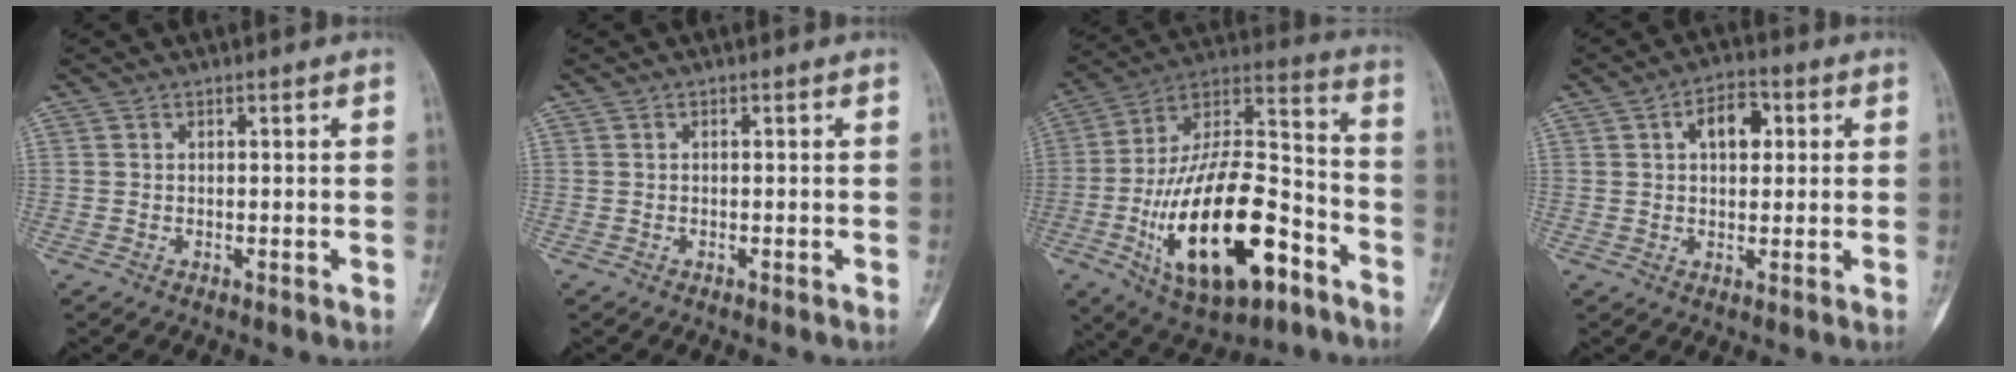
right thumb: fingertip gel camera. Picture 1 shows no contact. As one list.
[{"total": 0.0}, {"total": 27.7, "force": [-10.8, 12.3, 22.4], "torque": [-0.421, 0.056, -0.170]}, {"total": 6.9, "force": [1.9, 4.2, 5.1], "torque": [-0.062, 0.008, 0.024]}]